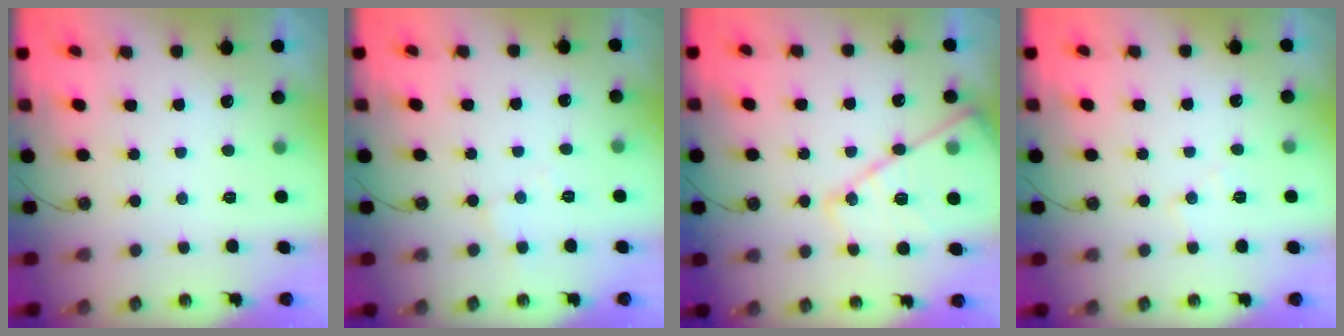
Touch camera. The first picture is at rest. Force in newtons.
{"total": 5.8, "press": 5.8, "slide": 0.7}
{"total": 15.1, "press": 15.1, "slide": 1.3}
{"total": 7.0, "press": 6.9, "slide": 0.9}